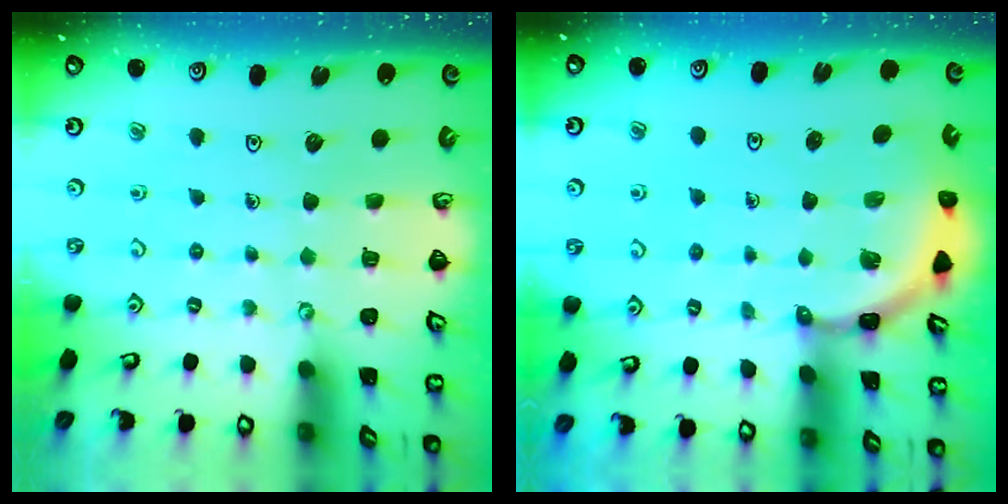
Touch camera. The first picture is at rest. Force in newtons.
{"total": 3.6, "press": 3.6, "slide": 0.2}